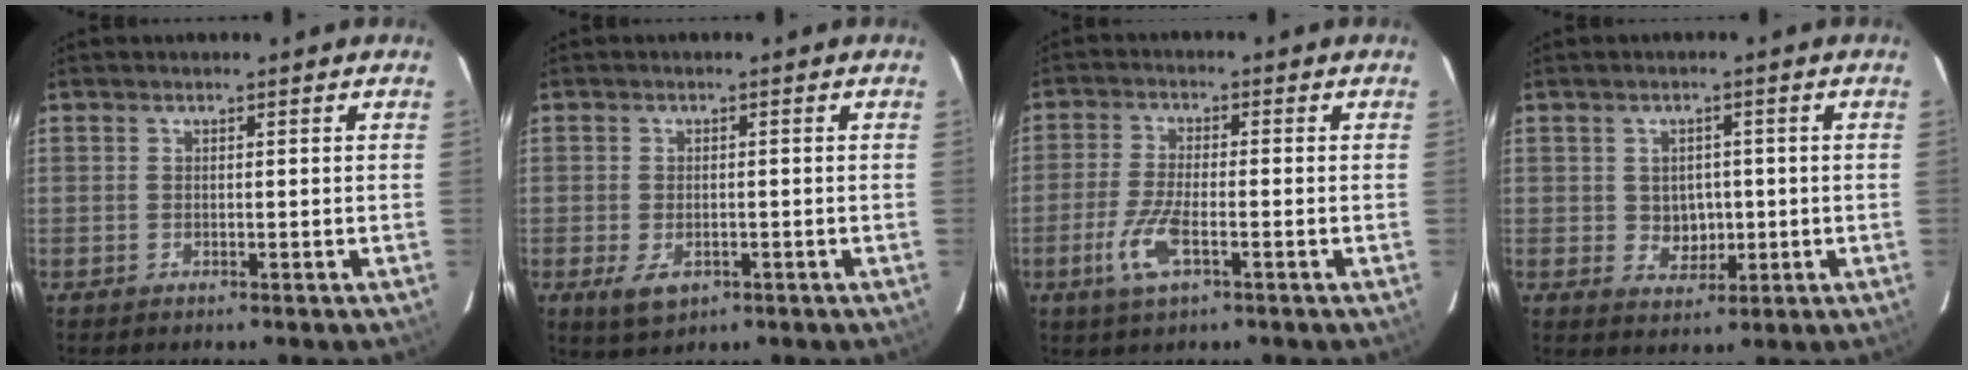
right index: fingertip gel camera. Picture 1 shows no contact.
{"total": 4.8, "force": [-2.0, 2.8, 3.4], "torque": [-0.073, -0.012, -0.028]}
{"total": 7.2, "force": [-3.0, 2.1, 6.1], "torque": [-0.138, -0.007, -0.061]}
{"total": 4.4, "force": [-0.1, 3.9, 2.0], "torque": [-0.036, 0.007, 0.007]}